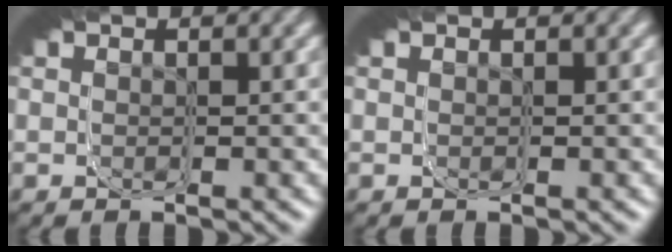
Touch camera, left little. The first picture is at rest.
{"total": 0.0}